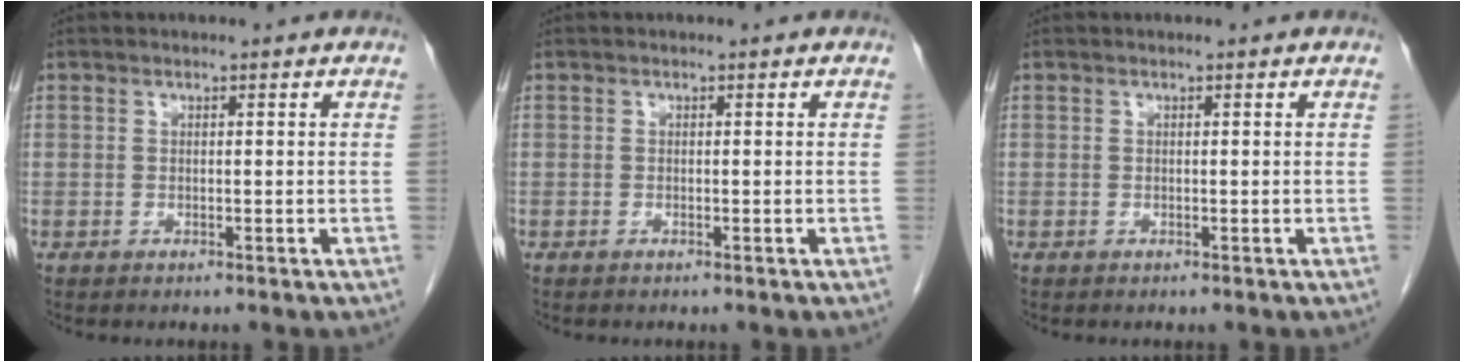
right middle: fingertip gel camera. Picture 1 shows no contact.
{"total": 0.0}
{"total": 0.0}